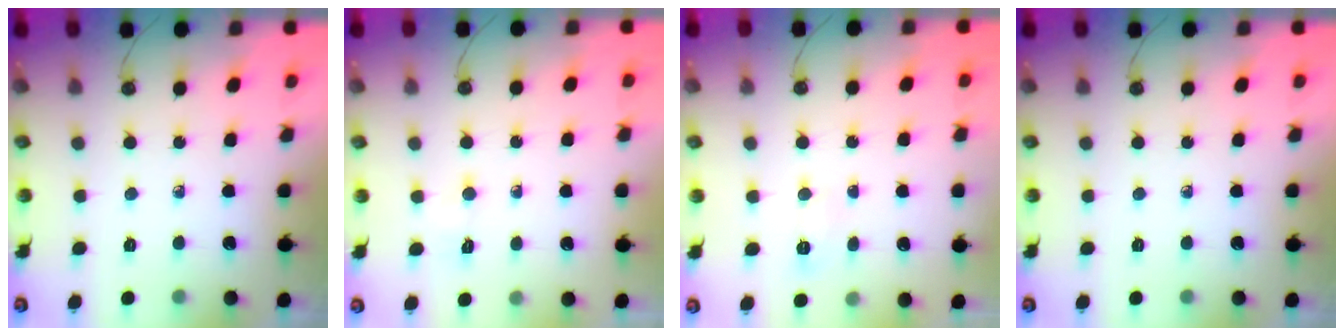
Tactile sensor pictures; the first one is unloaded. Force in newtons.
{"total": 3.2, "press": 3.2, "slide": 0.5}
{"total": 5.6, "press": 4.9, "slide": 2.7}
{"total": 0.0}